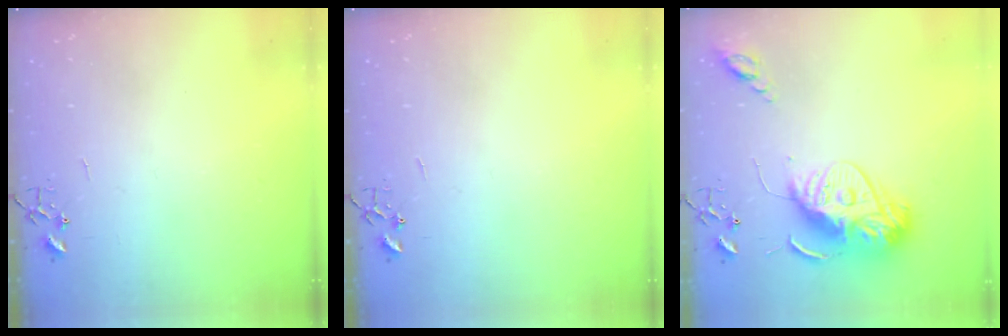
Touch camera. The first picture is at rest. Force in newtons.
{"total": 0.0}
{"total": 16.1, "press": 16.0, "slide": 1.6}